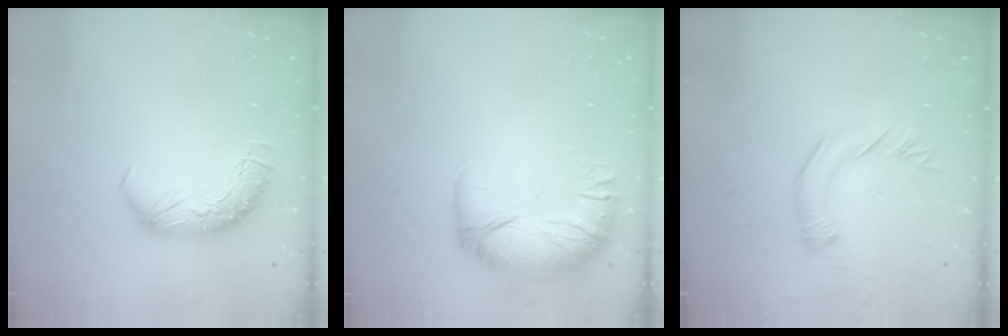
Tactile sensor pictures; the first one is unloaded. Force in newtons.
{"total": 3.2, "press": 0.8, "slide": 3.1}
{"total": 3.0, "press": 2.9, "slide": 0.5}